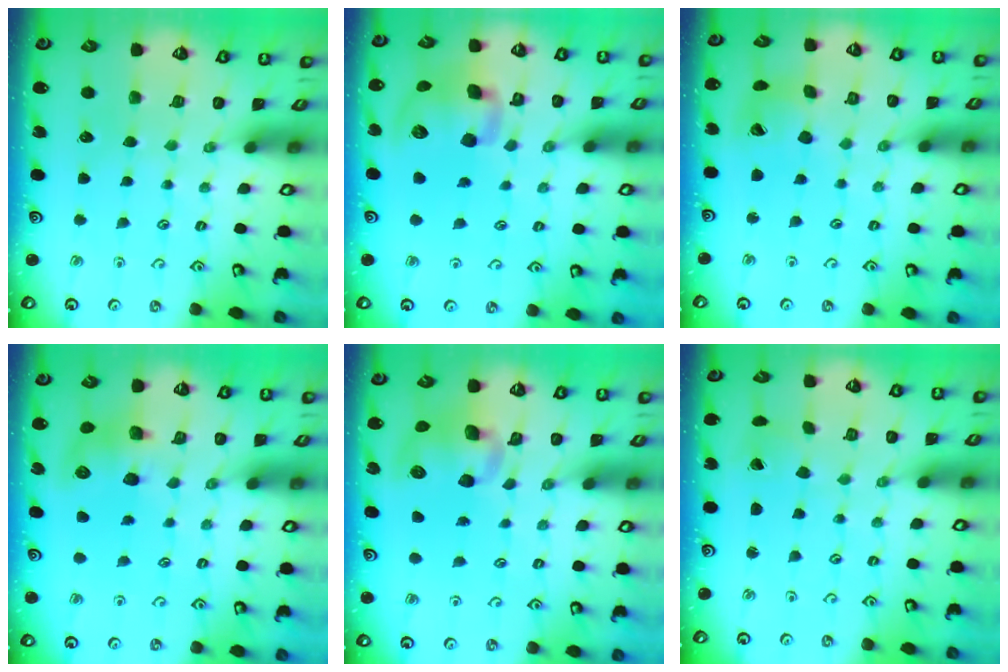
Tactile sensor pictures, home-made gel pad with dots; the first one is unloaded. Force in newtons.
{"total": 14.3, "press": 14.1, "slide": 2.5}
{"total": 10.8, "press": 10.7, "slide": 1.4}
{"total": 8.2, "press": 8.1, "slide": 1.2}
{"total": 9.2, "press": 9.0, "slide": 2.0}
{"total": 0.6, "press": 0.6, "slide": 0.0}